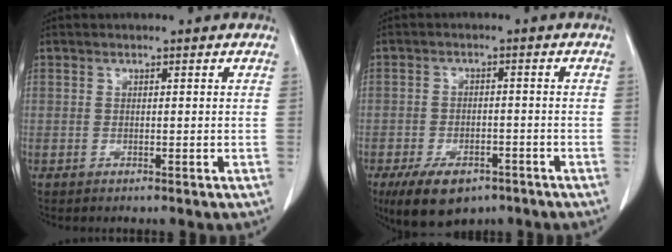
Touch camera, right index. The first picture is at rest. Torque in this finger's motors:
{"motor_torque": [-0.05, -0.02, 0.06, -0.01]}